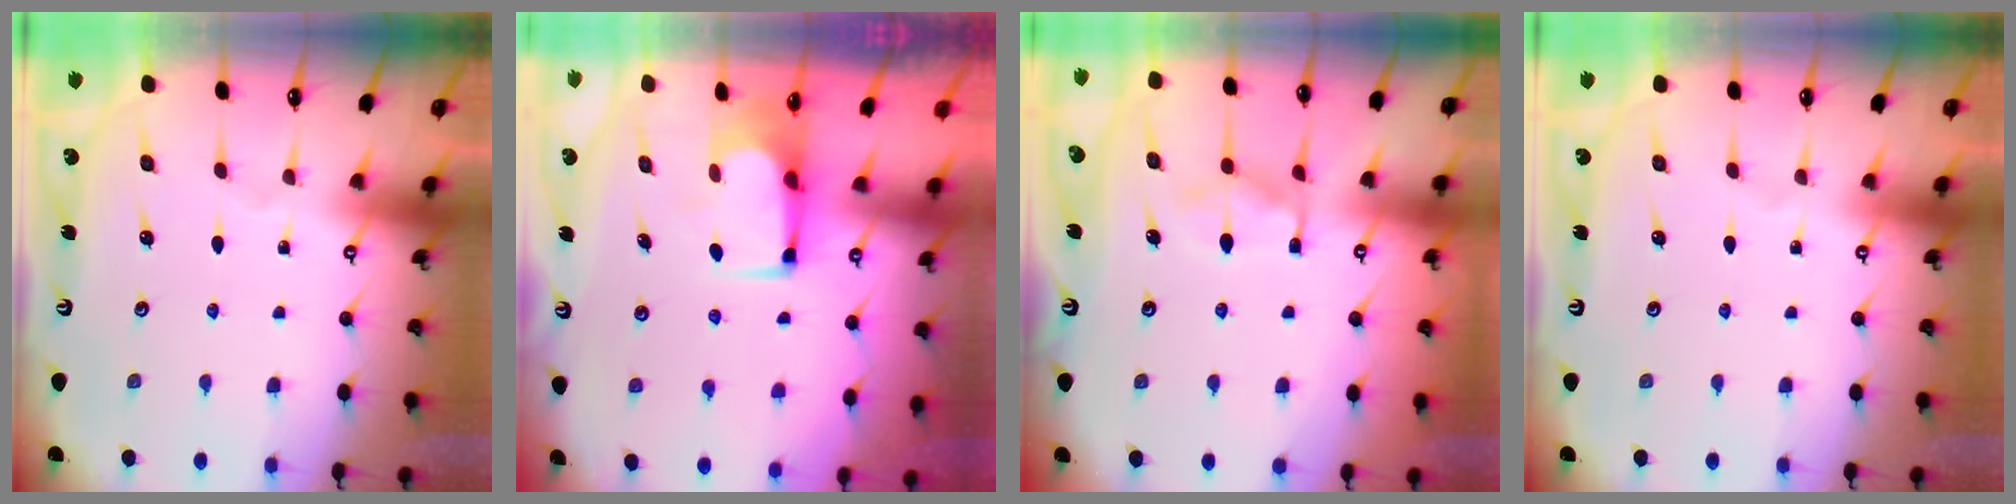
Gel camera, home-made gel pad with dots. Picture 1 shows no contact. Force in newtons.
{"total": 1.8, "press": 1.7, "slide": 0.3}
{"total": 9.9, "press": 9.8, "slide": 1.1}
{"total": 0.0}